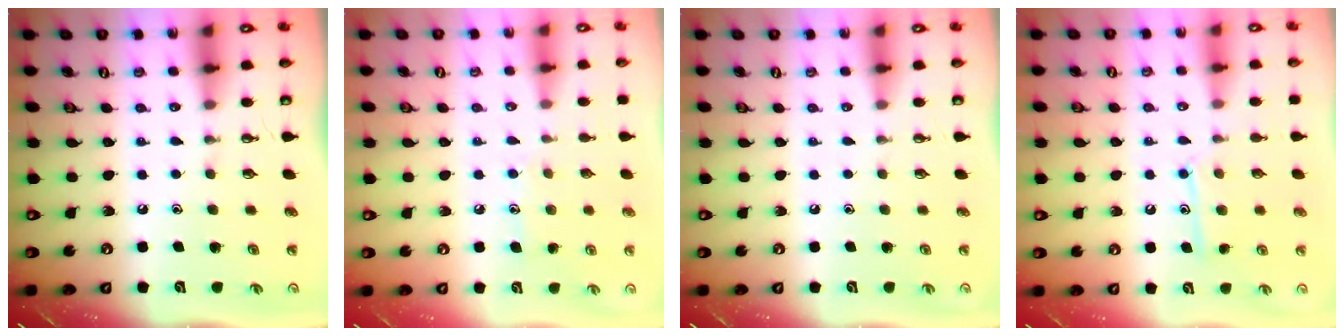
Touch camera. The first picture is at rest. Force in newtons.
{"total": 6.4, "press": 6.4, "slide": 0.4}
{"total": 0.0}
{"total": 10.8, "press": 10.8, "slide": 0.9}